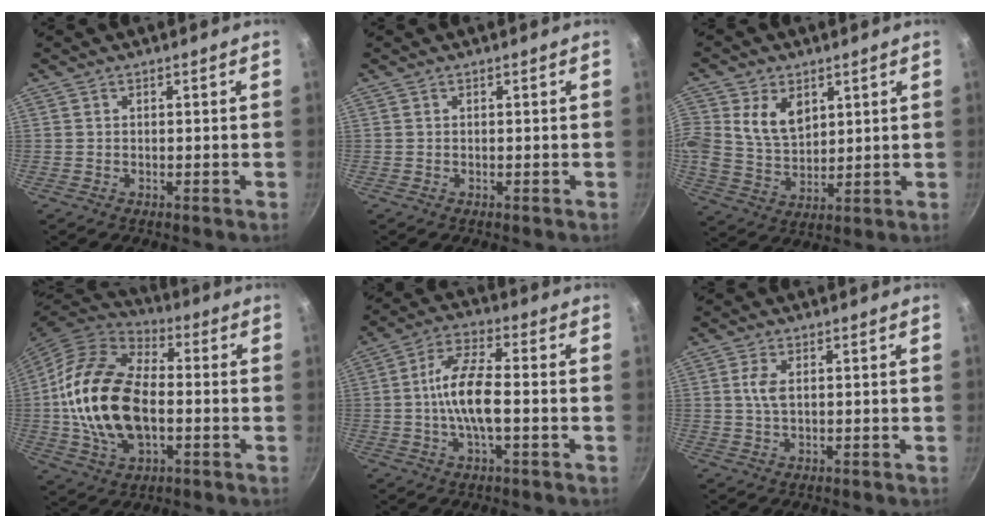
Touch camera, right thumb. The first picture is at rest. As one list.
[{"total": 0.0}, {"total": 9.8, "force": [3.4, 7.1, 5.8], "torque": [-0.089, -0.019, 0.068]}, {"total": 21.2, "force": [-1.4, 12.8, 16.8], "torque": [-0.306, 0.027, -0.030]}, {"total": 10.5, "force": [-1.3, 3.7, 9.7], "torque": [-0.184, 0.026, -0.036]}, {"total": 3.1, "force": [0.6, 1.5, 2.7], "torque": [-0.058, 0.003, 0.011]}]